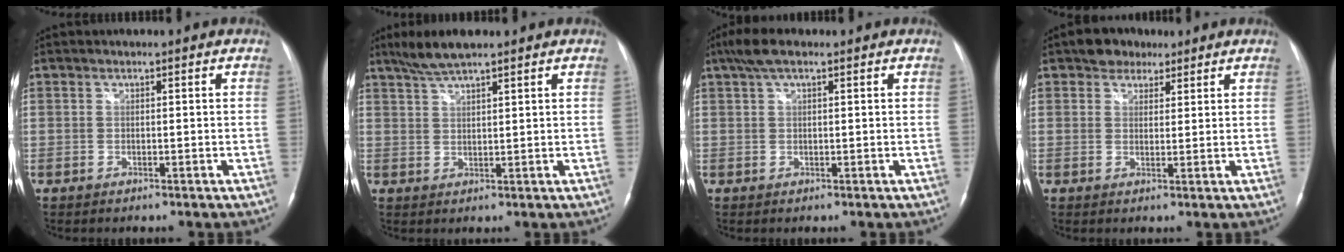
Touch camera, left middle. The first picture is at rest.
{"total": 5.3, "force": [4.3, 0.6, 3.1], "torque": [-0.069, 0.012, 0.083]}
{"total": 4.2, "force": [2.7, 1.2, 2.9], "torque": [-0.065, 0.024, 0.051]}
{"total": 4.1, "force": [2.9, 2.8, 1.0], "torque": [-0.020, 0.009, 0.047]}